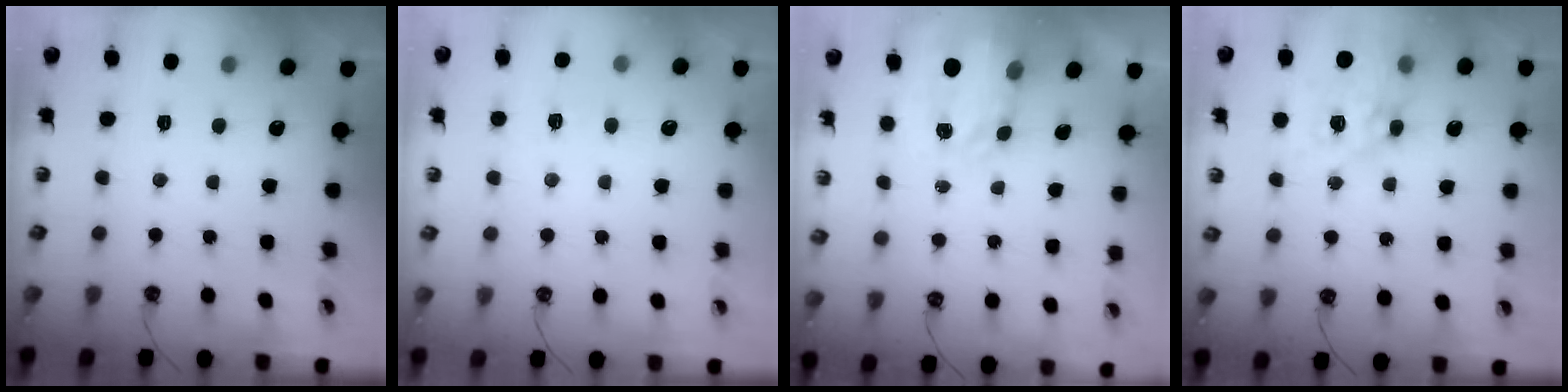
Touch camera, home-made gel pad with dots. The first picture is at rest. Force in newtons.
{"total": 5.6, "press": 5.6, "slide": 0.6}
{"total": 3.8, "press": 3.7, "slide": 0.6}
{"total": 14.3, "press": 14.3, "slide": 1.3}